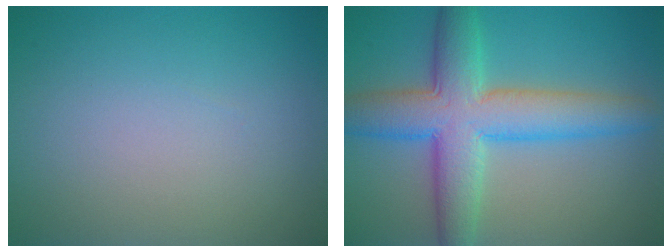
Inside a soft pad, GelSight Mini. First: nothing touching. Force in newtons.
{"total": 8.4, "press": 8.4, "slide": 0.2}